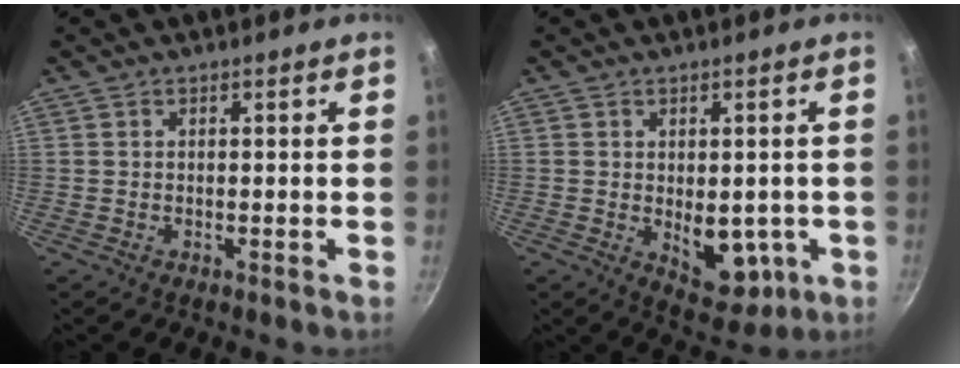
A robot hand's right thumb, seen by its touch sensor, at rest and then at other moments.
{"total": 9.2, "force": [-1.5, 5.7, 7.1], "torque": [-0.060, -0.013, -0.006]}